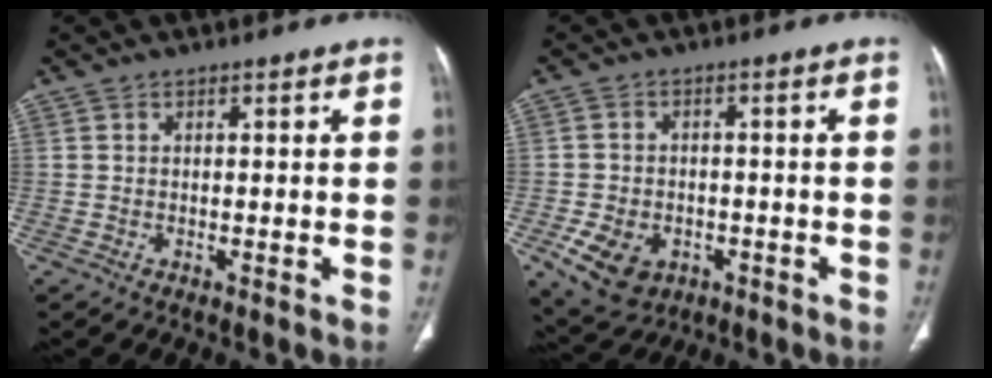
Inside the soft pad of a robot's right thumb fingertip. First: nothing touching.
{"total": 9.7, "force": [-4.0, 7.1, 5.2], "torque": [-0.089, 0.017, -0.053]}